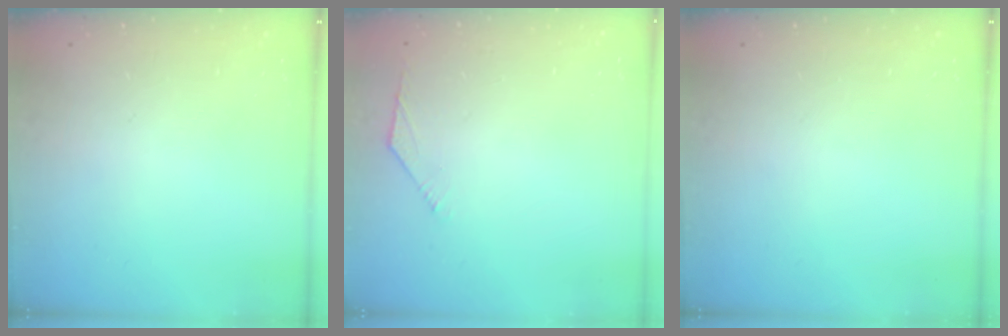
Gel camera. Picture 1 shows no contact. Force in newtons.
{"total": 2.7, "press": 2.6, "slide": 0.6}
{"total": 0.0}